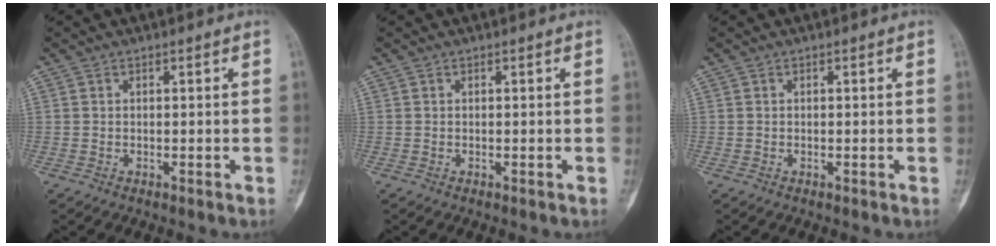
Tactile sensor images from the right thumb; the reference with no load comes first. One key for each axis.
{"total": 0.0}
{"total": 0.0}